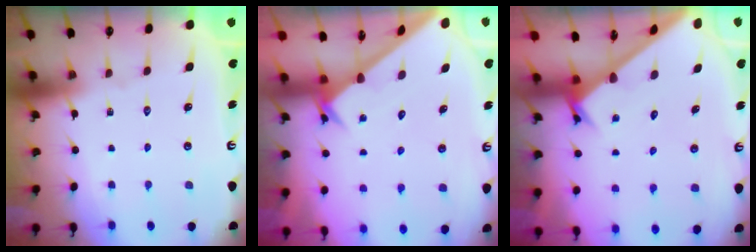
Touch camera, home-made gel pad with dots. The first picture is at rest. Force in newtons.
{"total": 2.5, "press": 2.5, "slide": 0.2}
{"total": 2.5, "press": 2.5, "slide": 0.3}